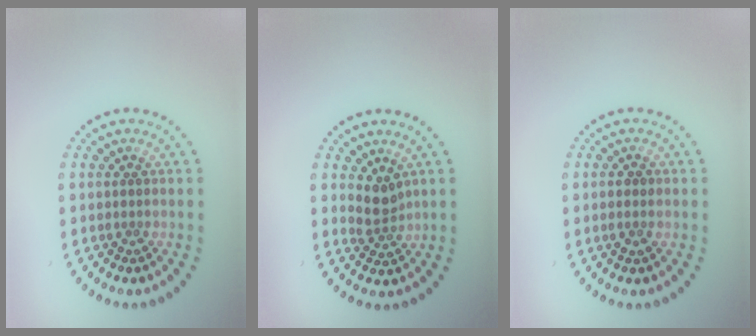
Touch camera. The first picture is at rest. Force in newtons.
{"total": 2.3, "press": 1.8, "slide": 1.3}
{"total": 1.3, "press": 1.3, "slide": 0.2}